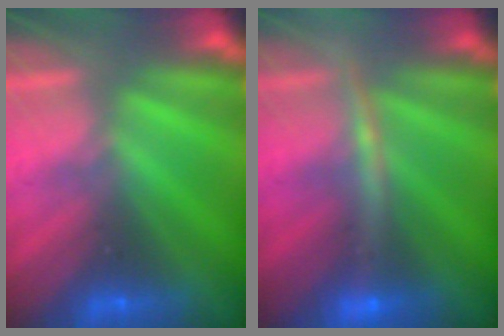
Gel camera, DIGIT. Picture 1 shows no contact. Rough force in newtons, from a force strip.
{"total": 2.5}